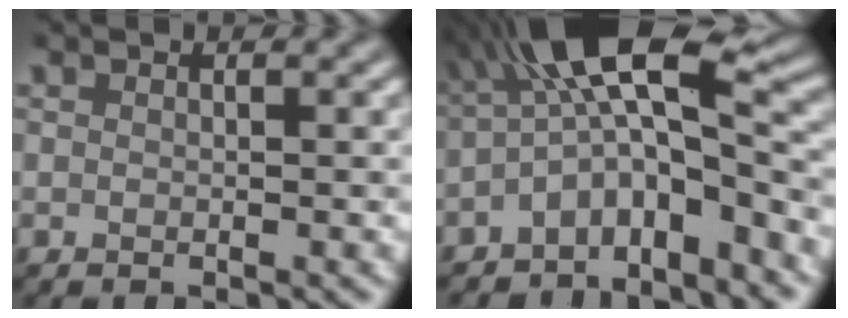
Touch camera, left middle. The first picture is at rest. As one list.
[{"total": 9.7, "force": [-2.0, 3.7, 8.7], "torque": [-0.132, 0.028, -0.051]}]